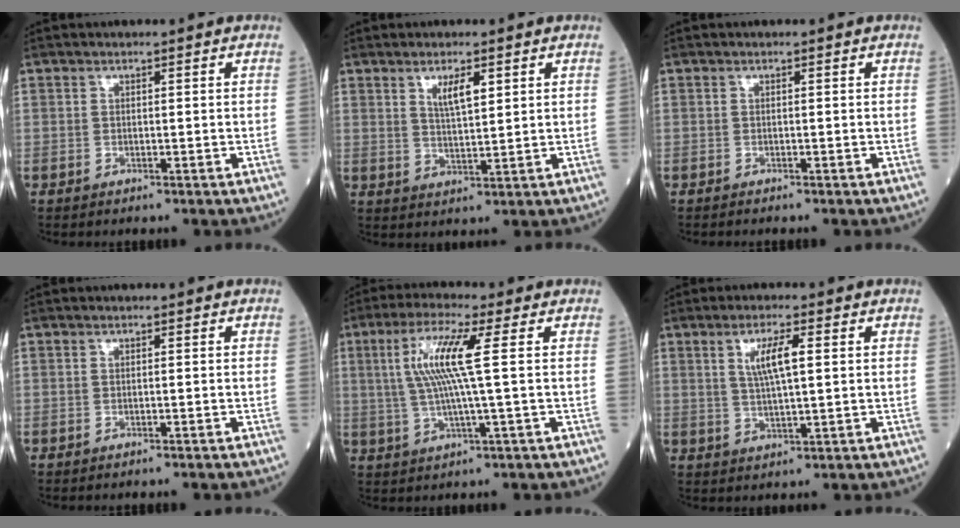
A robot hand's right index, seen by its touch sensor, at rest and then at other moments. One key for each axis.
{"total": 4.1, "fx": 2.1, "fy": 1.1, "fz": 3.4, "tx": -0.063, "ty": 0.000, "tz": 0.040}
{"total": 0.7, "fx": -0.7, "fy": 0.0, "fz": 0.2, "tx": 0.001, "ty": 0.001, "tz": -0.012}
{"total": 0.9, "fx": -0.8, "fy": -0.1, "fz": 0.4, "tx": -0.006, "ty": 0.001, "tz": -0.011}
{"total": 8.9, "fx": 1.7, "fy": -0.5, "fz": 8.7, "tx": -0.186, "ty": 0.008, "tz": 0.033}
{"total": 5.8, "fx": 1.5, "fy": 0.7, "fz": 5.5, "tx": -0.107, "ty": 0.005, "tz": 0.030}